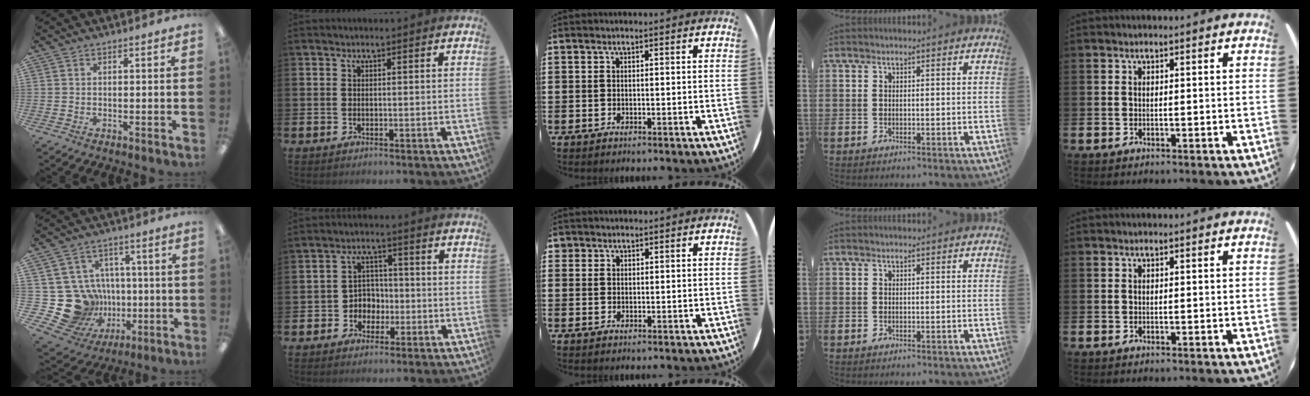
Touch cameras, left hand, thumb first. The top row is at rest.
{"thumb": {"total": 19.1, "force": [-2.3, 17.6, 7.0], "torque": [-0.146, 0.000, 0.004]}, "index": {"total": 3.6, "force": [-1.1, 3.3, 0.8], "torque": [-0.023, 0.001, -0.031]}, "middle": {"total": 0.8, "force": [0.7, 0.4, 0.0], "torque": [-0.001, 0.002, 0.015]}}